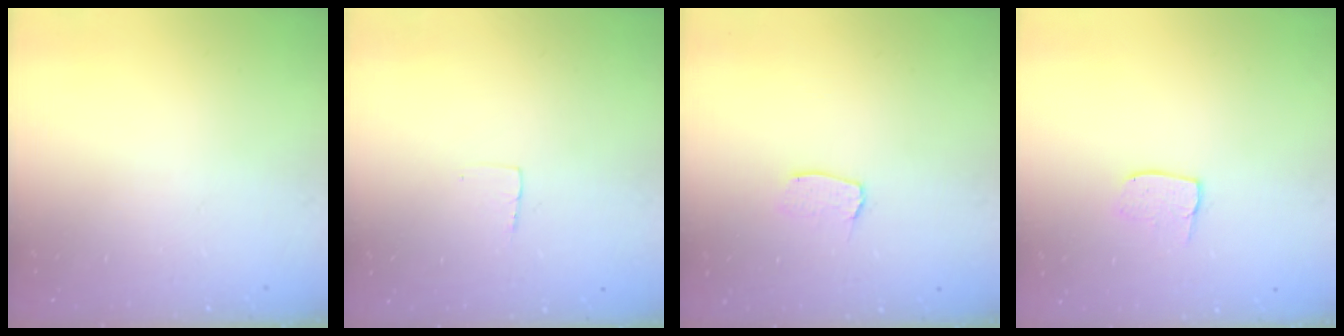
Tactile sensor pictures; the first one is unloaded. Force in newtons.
{"total": 3.0, "press": 3.0, "slide": 0.2}
{"total": 3.7, "press": 3.7, "slide": 0.3}
{"total": 5.6, "press": 5.6, "slide": 0.3}